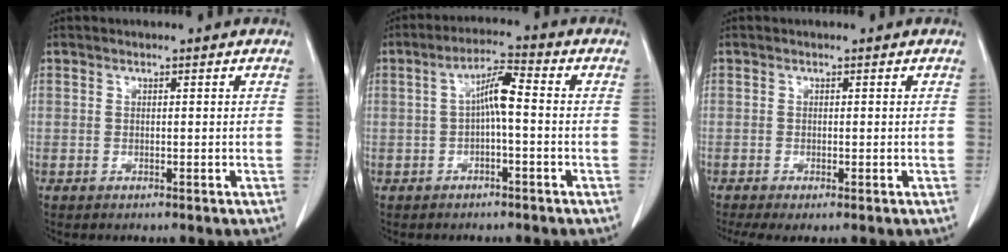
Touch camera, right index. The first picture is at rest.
{"total": 5.4, "force": [-0.3, 1.0, 5.3], "torque": [-0.100, 0.021, -0.007]}
{"total": 2.7, "force": [-1.5, 0.9, 2.1], "torque": [-0.043, -0.011, -0.028]}